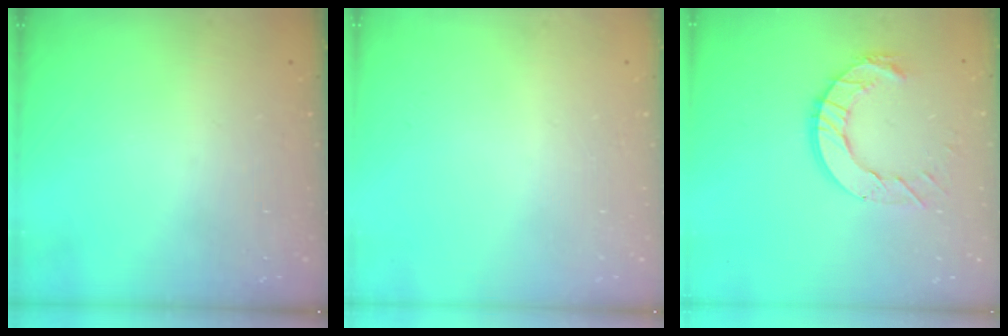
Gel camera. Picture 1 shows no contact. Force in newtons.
{"total": 0.0}
{"total": 11.0, "press": 10.9, "slide": 1.1}